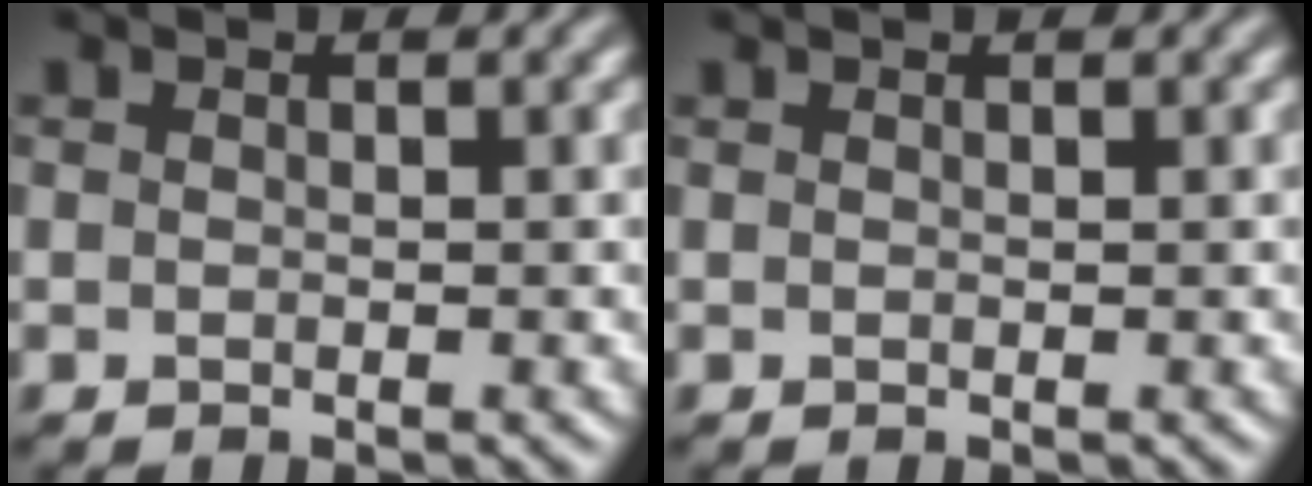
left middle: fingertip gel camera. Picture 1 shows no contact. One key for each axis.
{"total": 0.5, "fx": 0.4, "fy": 0.2, "fz": 0.2, "tx": -0.001, "ty": 0.001, "tz": 0.003}